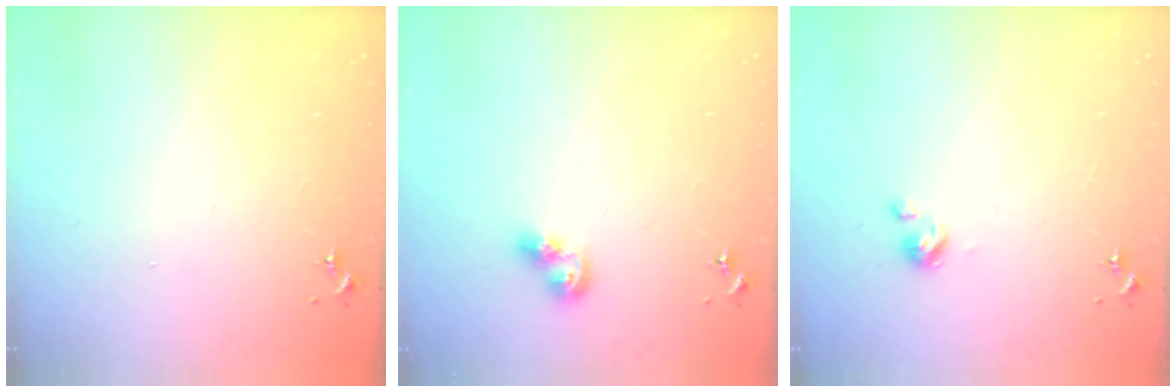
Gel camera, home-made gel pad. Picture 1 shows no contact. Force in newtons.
{"total": 7.0, "press": 7.0, "slide": 0.6}
{"total": 2.7, "press": 2.7, "slide": 0.3}